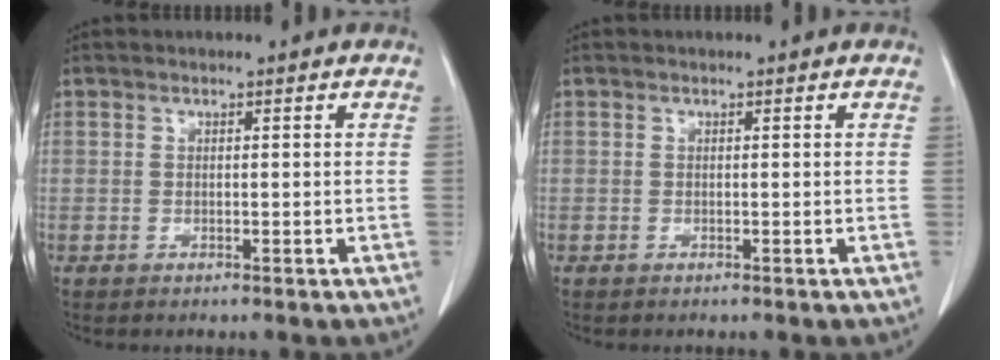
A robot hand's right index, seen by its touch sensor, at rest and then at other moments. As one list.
[{"total": 0.0}]